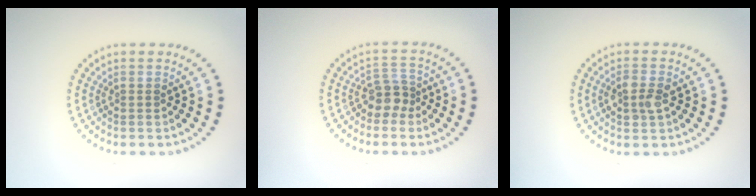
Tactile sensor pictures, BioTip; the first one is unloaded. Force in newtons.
{"total": 2.4, "press": 1.9, "slide": 1.5}
{"total": 2.3, "press": 2.3, "slide": 0.2}